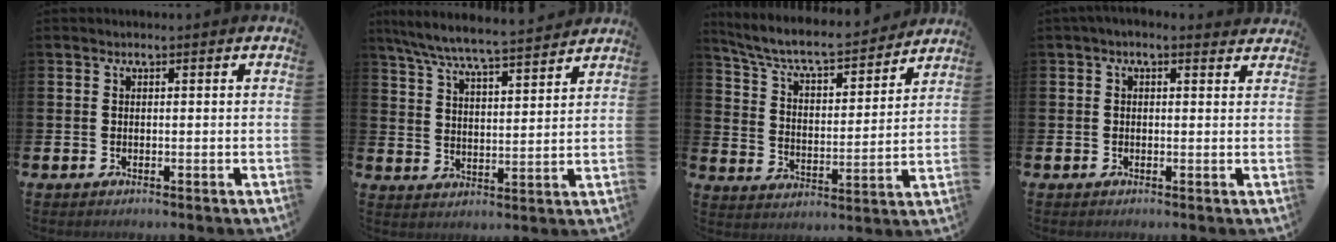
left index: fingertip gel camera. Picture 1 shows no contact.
{"total": 7.3, "force": [7.0, 0.1, 2.2], "torque": [-0.074, -0.048, 0.122]}
{"total": 7.9, "force": [7.2, 1.5, 2.7], "torque": [-0.091, -0.054, 0.122]}
{"total": 1.2, "force": [0.9, 0.5, 0.6], "torque": [-0.011, 0.003, 0.015]}